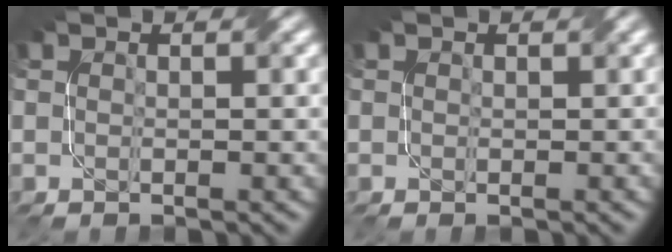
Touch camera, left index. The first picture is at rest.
{"total": 0.6, "force": [-0.5, 0.1, -0.3], "torque": [0.009, 0.000, -0.010]}